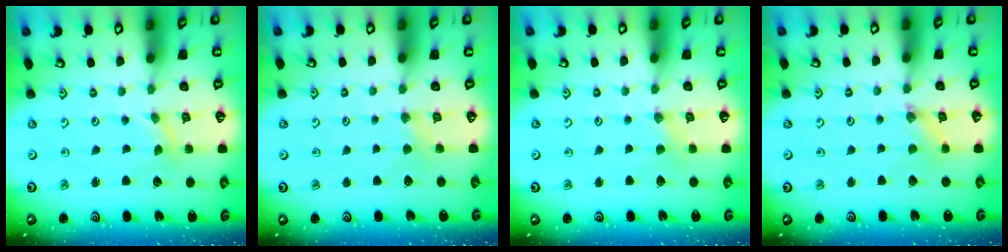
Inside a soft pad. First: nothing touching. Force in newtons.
{"total": 3.0, "press": 3.0, "slide": 0.5}
{"total": 1.5, "press": 1.4, "slide": 0.3}
{"total": 1.2, "press": 1.2, "slide": 0.3}